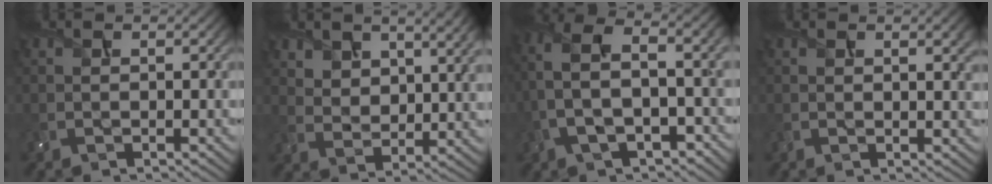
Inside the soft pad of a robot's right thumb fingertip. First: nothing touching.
{"total": 6.7, "force": [4.5, 3.6, 3.3], "torque": [-0.080, -0.007, 0.083]}
{"total": 9.2, "force": [-0.8, 5.1, 7.6], "torque": [-0.187, 0.008, -0.021]}
{"total": 2.3, "force": [1.2, 0.5, 1.9], "torque": [-0.030, -0.002, 0.021]}